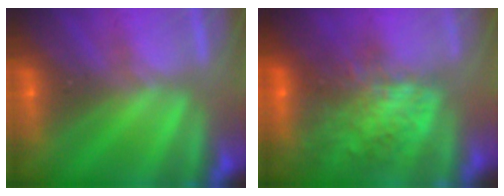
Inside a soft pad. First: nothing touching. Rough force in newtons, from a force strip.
{"total": 5.8}